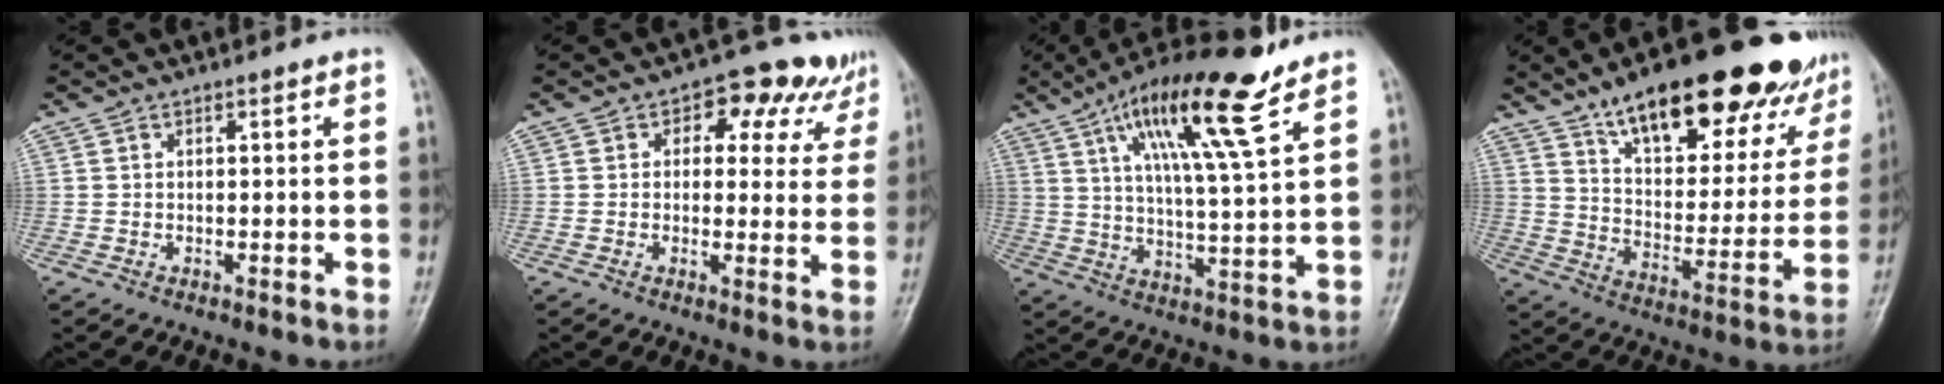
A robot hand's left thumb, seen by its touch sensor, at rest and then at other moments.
{"total": 9.7, "force": [5.1, 6.3, 5.2], "torque": [-0.011, -0.008, 0.054]}
{"total": 16.9, "force": [9.8, 3.1, 13.4], "torque": [-0.220, -0.035, 0.167]}
{"total": 27.0, "force": [18.4, 9.8, 17.1], "torque": [-0.202, -0.060, 0.275]}